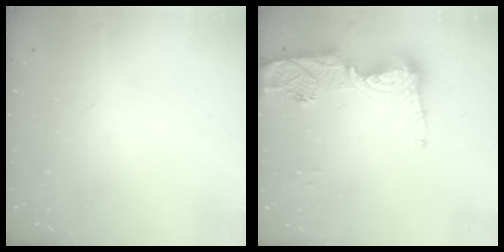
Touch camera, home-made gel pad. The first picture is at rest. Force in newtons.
{"total": 14.0, "press": 13.9, "slide": 1.5}